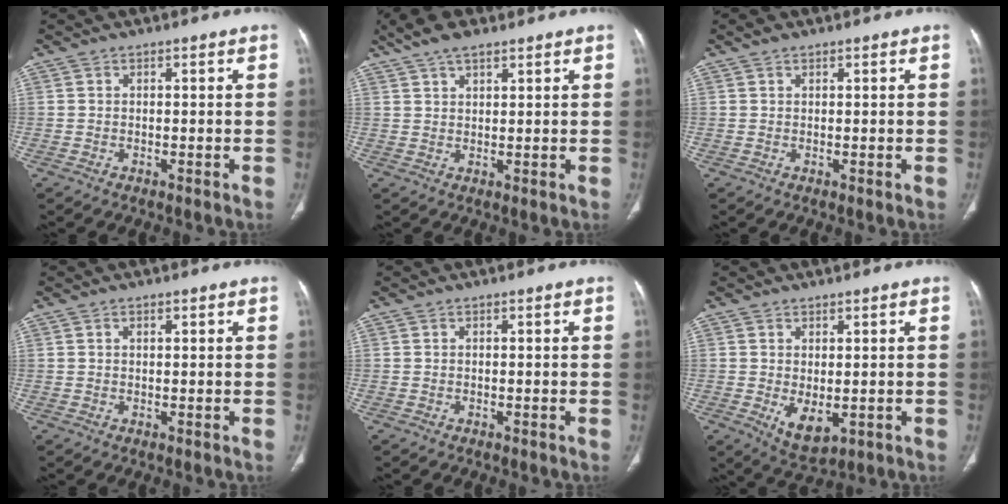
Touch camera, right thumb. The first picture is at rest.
{"total": 6.8, "force": [4.8, 2.8, 4.0], "torque": [-0.069, 0.000, 0.087]}
{"total": 1.3, "force": [0.9, 0.7, 0.7], "torque": [-0.010, -0.002, 0.014]}
{"total": 0.9, "force": [0.5, 0.5, 0.7], "torque": [-0.011, 0.002, 0.008]}
{"total": 0.0}
{"total": 5.5, "force": [-0.7, 3.0, 4.5], "torque": [-0.068, -0.012, 0.008]}